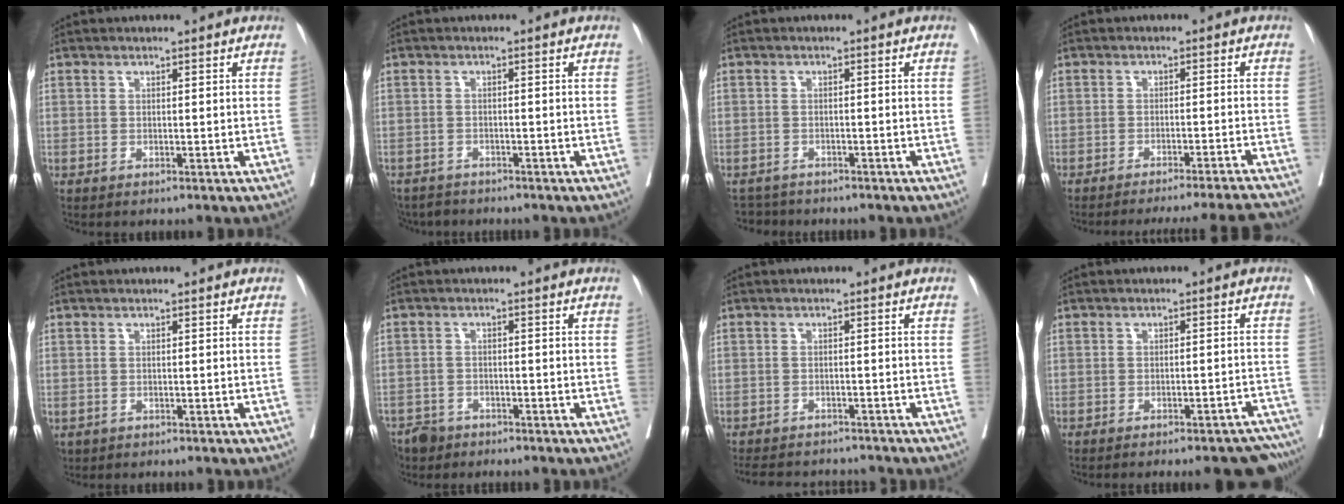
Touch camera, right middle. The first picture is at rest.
{"total": 4.6, "force": [-4.3, 1.6, 0.1], "torque": [0.004, -0.008, -0.072]}
{"total": 4.1, "force": [-3.9, 1.5, 0.1], "torque": [-0.003, -0.005, -0.059]}
{"total": 13.0, "force": [-12.3, -2.6, 3.3], "torque": [-0.029, -0.015, -0.162]}
{"total": 1.3, "force": [-0.5, 1.1, 0.5], "torque": [-0.013, 0.000, 0.001]}
{"total": 4.9, "force": [-3.9, 2.8, 0.7], "torque": [-0.013, -0.002, -0.070]}
{"total": 9.8, "force": [-9.1, 2.4, 2.5], "torque": [-0.049, 0.002, -0.121]}
{"total": 12.8, "force": [-11.9, 2.5, 4.3], "torque": [-0.031, 0.017, -0.126]}